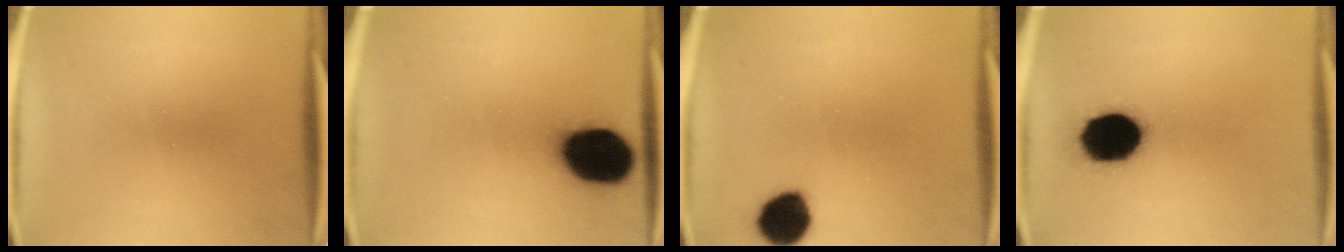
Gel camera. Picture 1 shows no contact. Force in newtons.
{"total": 18.5}
{"total": 9.5}
{"total": 16.9}